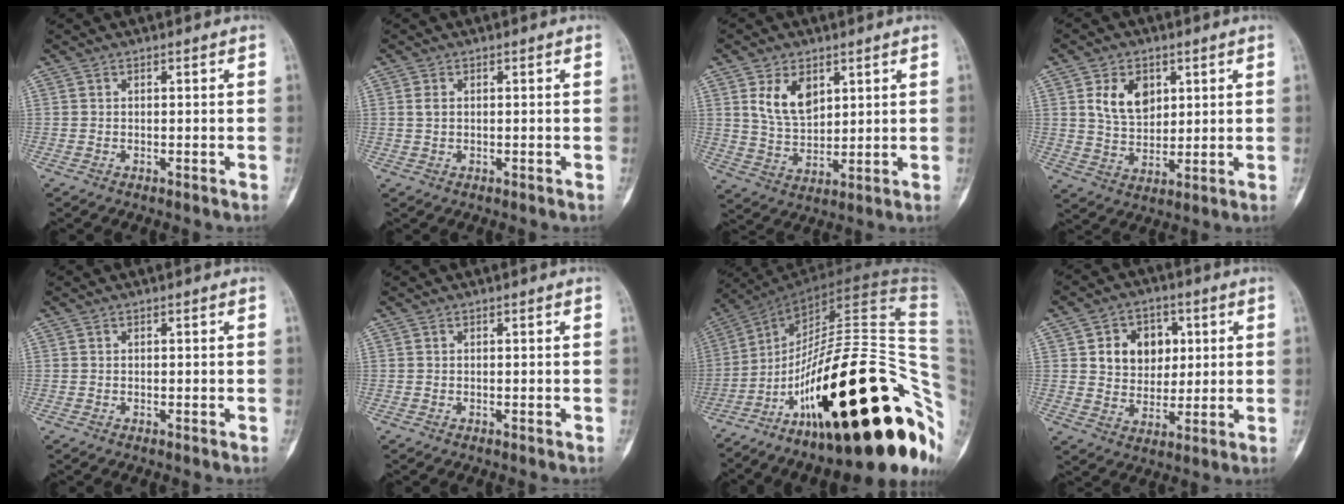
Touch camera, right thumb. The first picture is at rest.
{"total": 1.7, "force": [0.3, 1.1, 1.2], "torque": [-0.024, 0.001, 0.008]}
{"total": 8.6, "force": [3.7, 5.3, 5.6], "torque": [-0.082, -0.022, 0.078]}
{"total": 8.8, "force": [3.2, 6.1, 5.5], "torque": [-0.070, -0.019, 0.064]}
{"total": 0.0}
{"total": 0.0}
{"total": 41.4, "force": [-12.9, 14.0, 36.8], "torque": [-0.458, 0.087, -0.197]}
{"total": 10.5, "force": [2.8, 8.3, 5.8], "torque": [-0.042, -0.007, 0.050]}